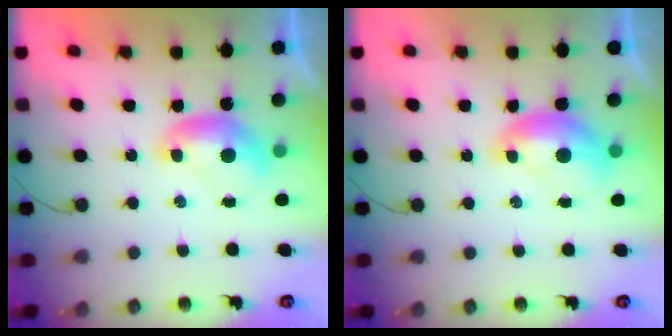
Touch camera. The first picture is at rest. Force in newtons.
{"total": 1.3, "press": 1.3, "slide": 0.4}